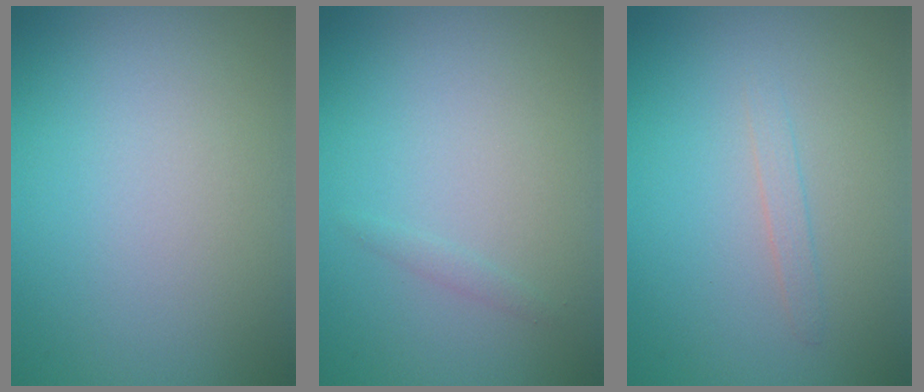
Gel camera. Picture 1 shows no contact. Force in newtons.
{"total": 0.6, "press": 0.6, "slide": 0.0}
{"total": 0.9, "press": 0.9, "slide": 0.1}